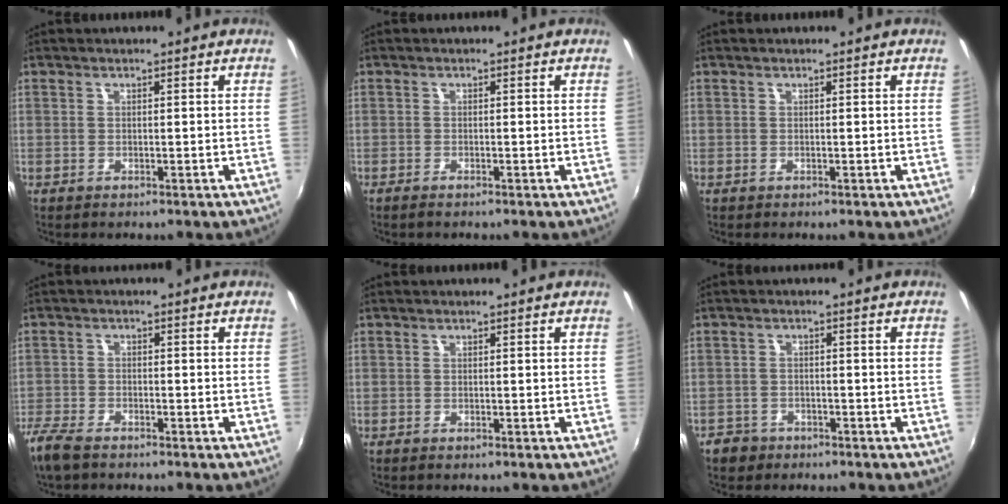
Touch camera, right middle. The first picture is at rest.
{"total": 1.1, "force": [-0.9, 0.1, 0.5], "torque": [-0.012, -0.003, -0.019]}
{"total": 0.0}
{"total": 6.5, "force": [-5.3, 2.0, 3.2], "torque": [-0.092, -0.023, -0.108]}
{"total": 0.0}
{"total": 3.7, "force": [-2.6, 2.6, 0.7], "torque": [-0.029, 0.004, -0.042]}